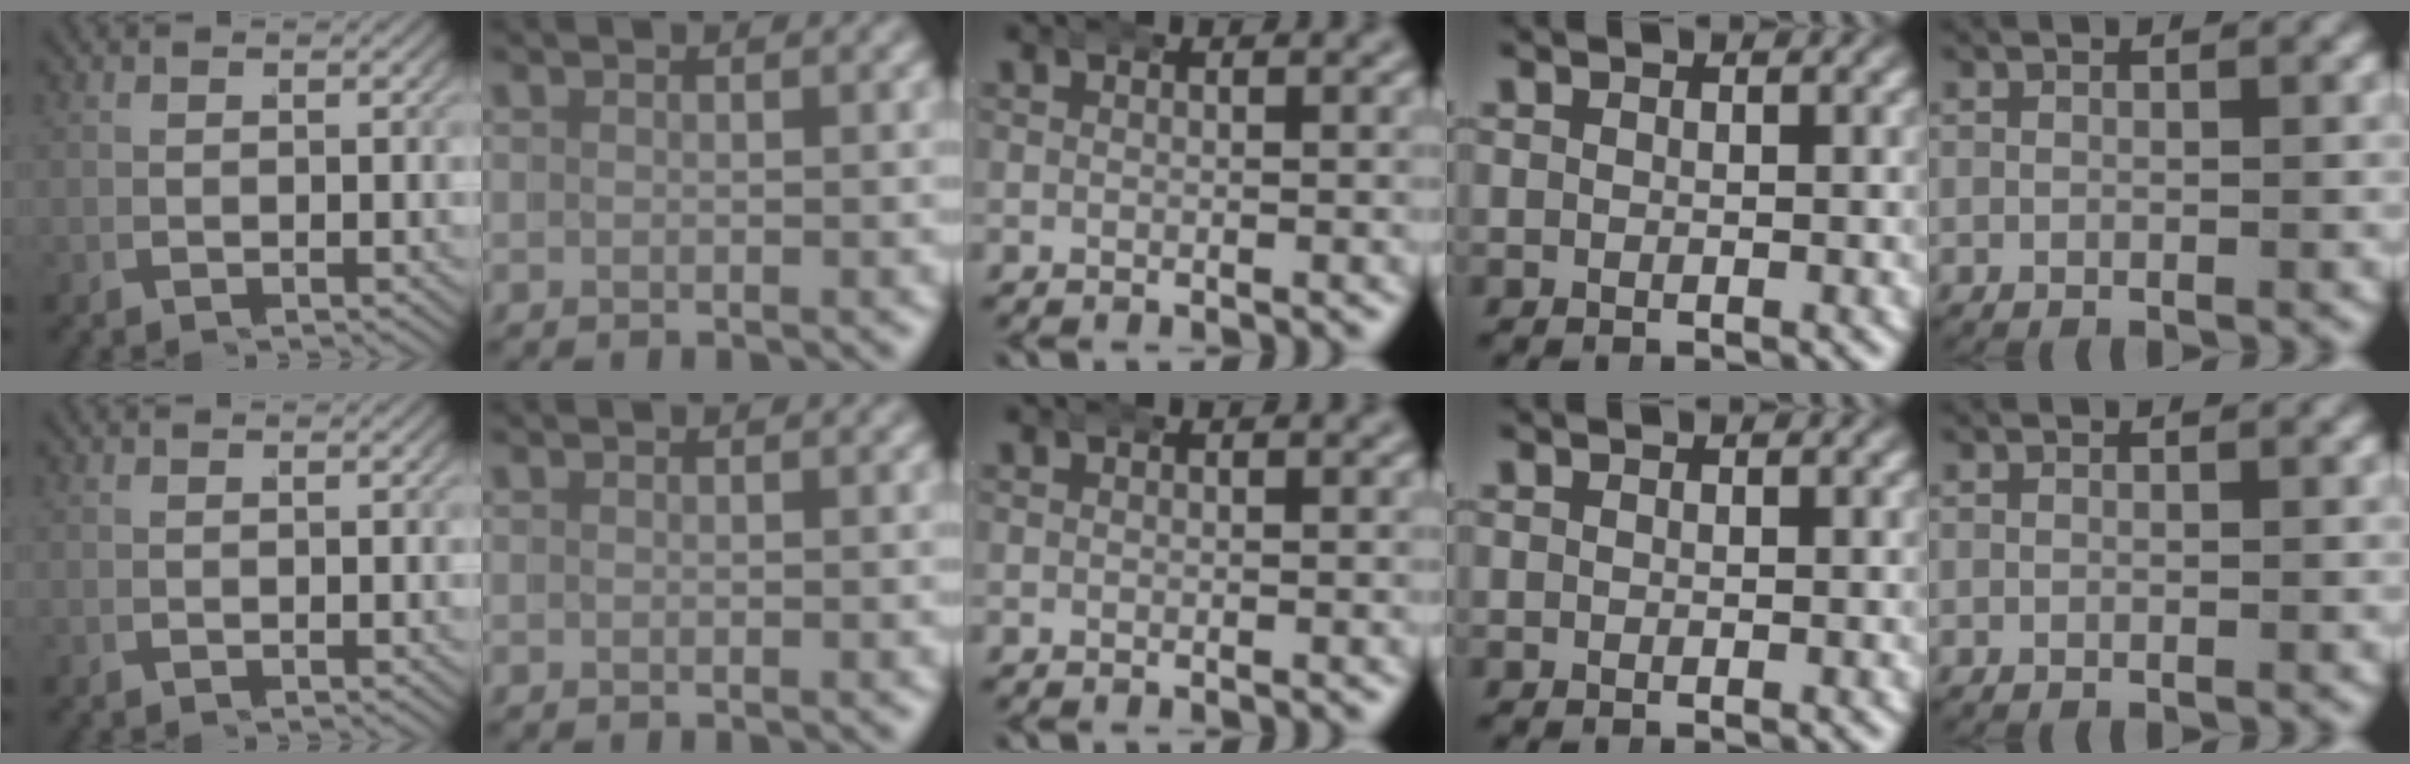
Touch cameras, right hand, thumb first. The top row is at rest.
{}